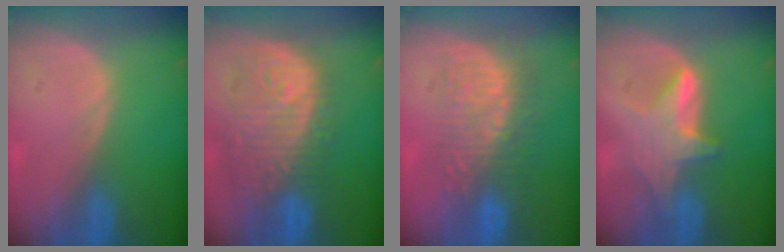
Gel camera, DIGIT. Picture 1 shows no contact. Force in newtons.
{"total": 12.1, "press": 10.8, "slide": 5.5}
{"total": 8.8, "press": 8.4, "slide": 2.5}
{"total": 5.9, "press": 5.9, "slide": 0.4}